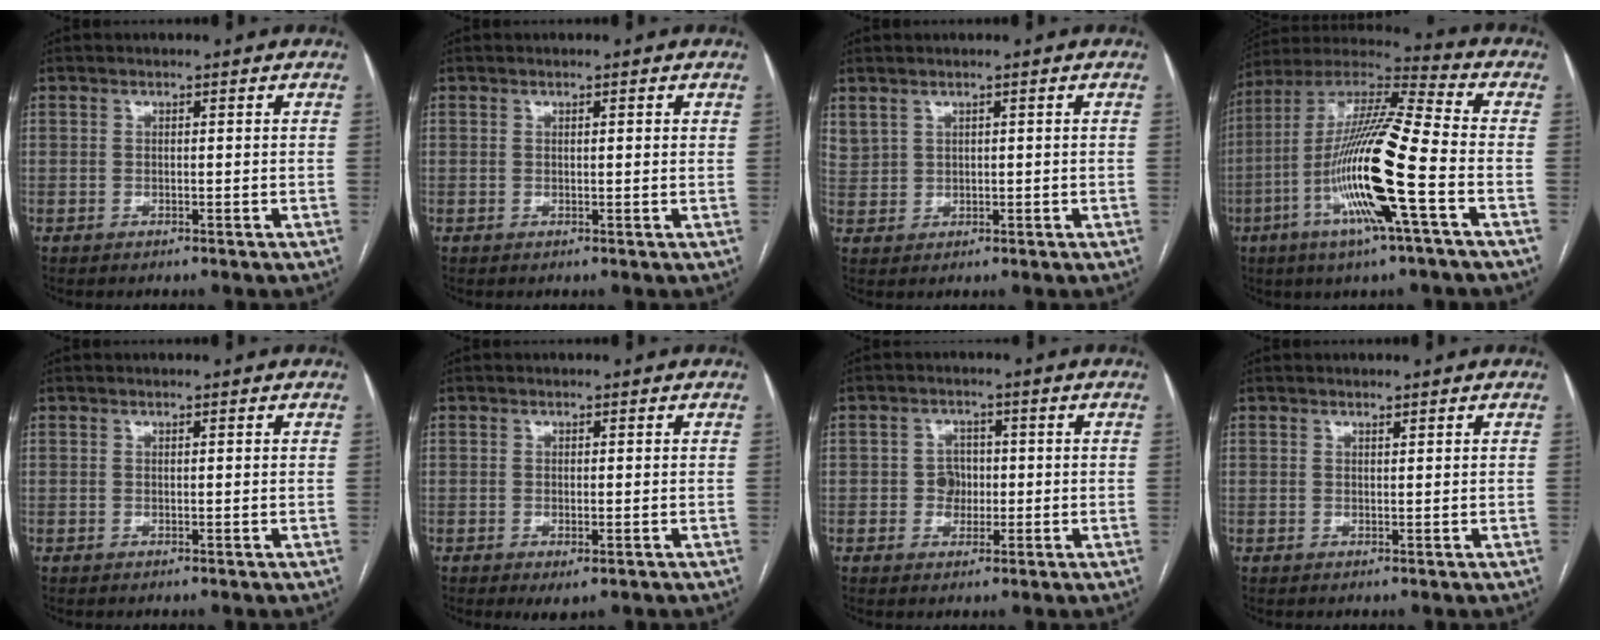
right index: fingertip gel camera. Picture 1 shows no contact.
{"total": 1.0, "force": [0.5, 0.1, 0.9], "torque": [-0.017, 0.003, 0.006]}
{"total": 6.4, "force": [3.5, 5.3, 1.2], "torque": [-0.039, 0.016, 0.085]}
{"total": 18.7, "force": [-5.5, 0.4, 17.9], "torque": [-0.357, -0.012, -0.111]}
{"total": 0.0}
{"total": 2.2, "force": [-1.0, 0.8, 1.9], "torque": [-0.026, -0.004, -0.008]}
{"total": 3.4, "force": [-0.3, 3.1, 1.4], "torque": [-0.015, 0.010, -0.003]}
{"total": 0.6, "force": [0.5, 0.0, 0.3], "torque": [-0.007, -0.002, 0.009]}